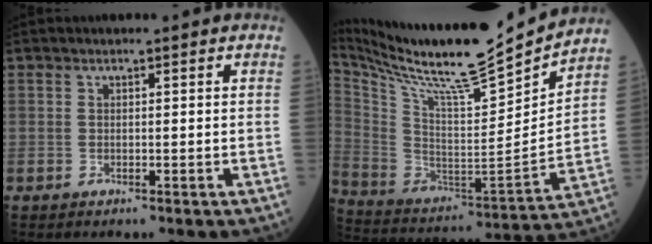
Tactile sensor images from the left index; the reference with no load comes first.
{"total": 24.9, "force": [22.1, 0.9, 11.5], "torque": [-0.227, -0.049, 0.361]}